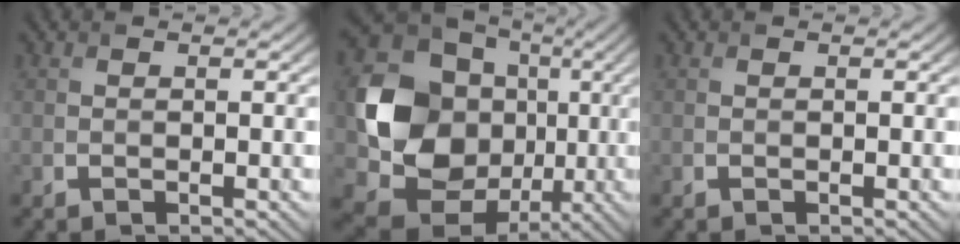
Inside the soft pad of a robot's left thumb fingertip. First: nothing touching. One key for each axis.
{"total": 16.1, "fx": 0.2, "fy": 13.7, "fz": 8.4, "tx": -0.193, "ty": -0.031, "tz": 0.001}
{"total": 0.0}